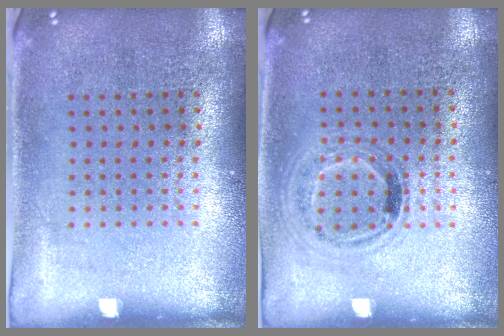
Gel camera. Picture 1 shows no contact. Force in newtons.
{"total": 1.0, "press": 0.8, "slide": 0.6}